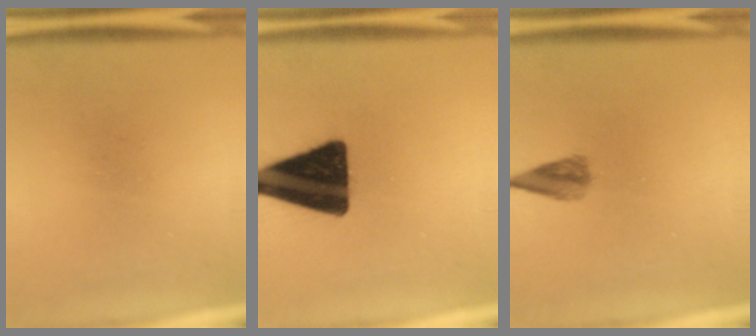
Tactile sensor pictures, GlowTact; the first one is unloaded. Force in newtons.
{"total": 18.5}
{"total": 2.5}